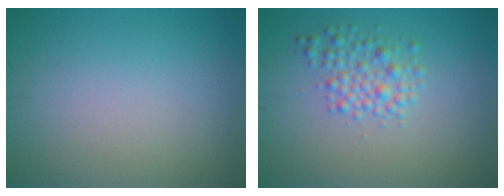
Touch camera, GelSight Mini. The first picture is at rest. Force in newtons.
{"total": 2.8, "press": 2.8, "slide": 0.1}